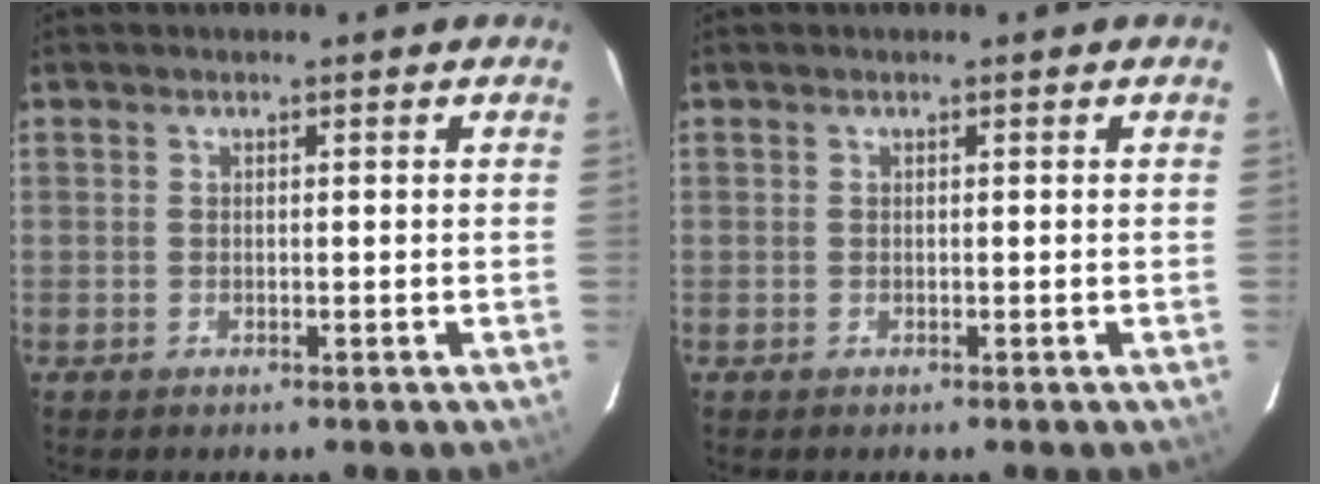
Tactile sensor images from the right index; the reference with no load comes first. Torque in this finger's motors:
{"motor_torque": [0.04, 0.07, 0.01, 0.00]}